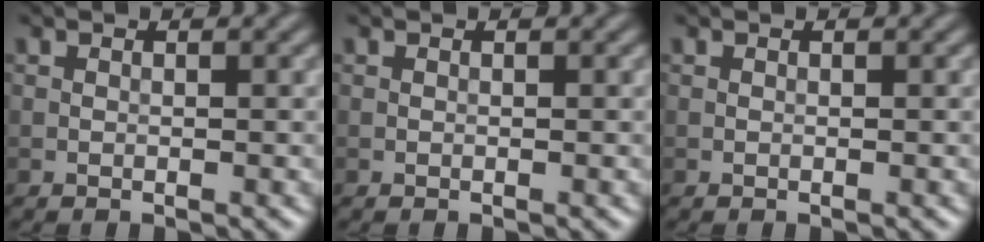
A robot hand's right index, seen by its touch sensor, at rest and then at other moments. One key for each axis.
{"total": 0.0}
{"total": 0.0}